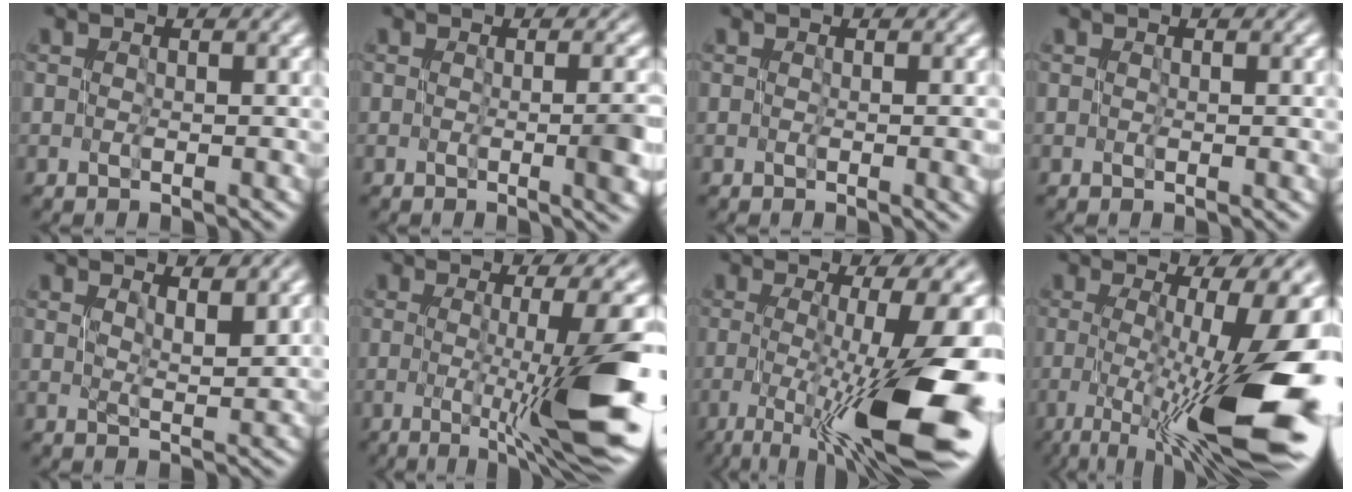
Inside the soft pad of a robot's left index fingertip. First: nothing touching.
{"total": 4.4, "force": [-1.2, 1.4, 4.0], "torque": [-0.048, -0.007, -0.011]}
{"total": 2.2, "force": [-0.4, 0.8, 2.1], "torque": [-0.030, -0.004, -0.005]}
{"total": 0.0}
{"total": 2.2, "force": [1.3, 0.5, 1.7], "torque": [-0.026, -0.002, 0.028]}
{"total": 8.2, "force": [-2.7, 1.3, 7.7], "torque": [-0.112, -0.001, -0.041]}
{"total": 12.5, "force": [-4.8, 3.7, 10.9], "torque": [-0.196, -0.018, -0.073]}
{"total": 14.2, "force": [-4.5, 4.9, 12.6], "torque": [-0.196, -0.010, -0.068]}